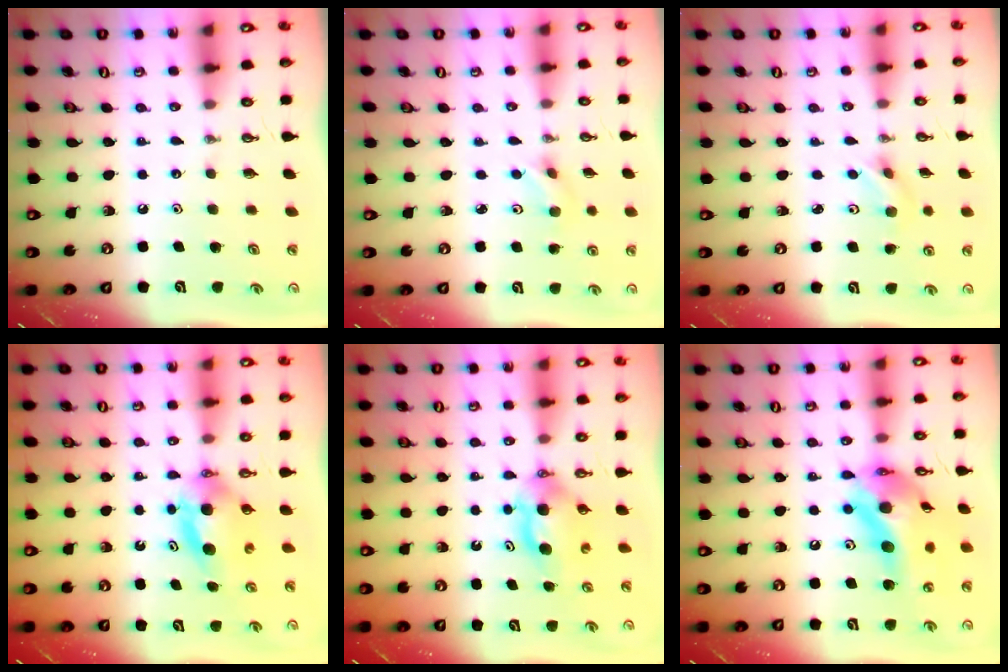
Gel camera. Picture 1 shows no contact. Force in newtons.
{"total": 2.9, "press": 2.8, "slide": 0.6}
{"total": 2.9, "press": 2.7, "slide": 1.2}
{"total": 6.4, "press": 6.1, "slide": 1.9}
{"total": 5.9, "press": 5.8, "slide": 1.1}
{"total": 18.0, "press": 17.9, "slide": 2.0}